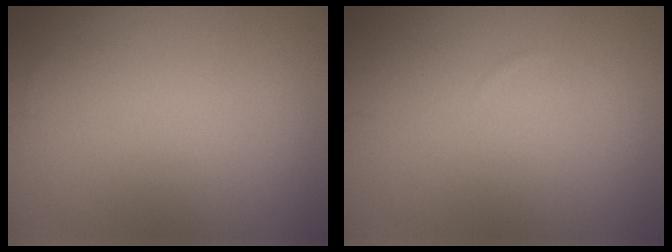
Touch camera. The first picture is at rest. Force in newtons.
{"total": 0.0}